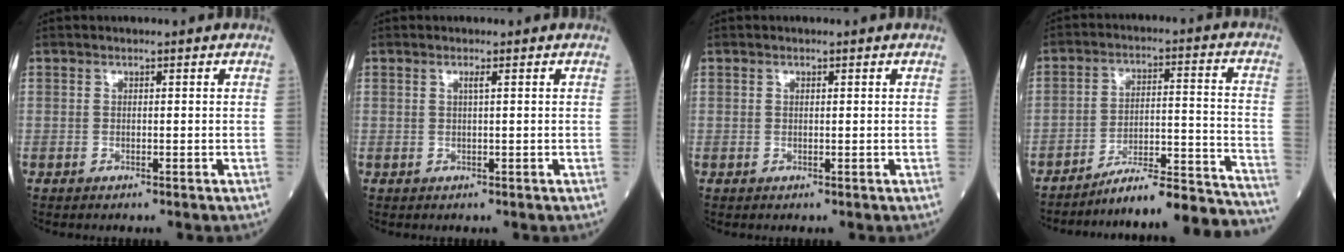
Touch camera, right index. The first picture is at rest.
{"total": 0.7, "force": [0.2, -0.2, 0.6], "torque": [-0.016, 0.000, 0.006]}
{"total": 0.0}
{"total": 19.7, "force": [-19.1, -0.7, 5.0], "torque": [-0.043, 0.018, -0.268]}